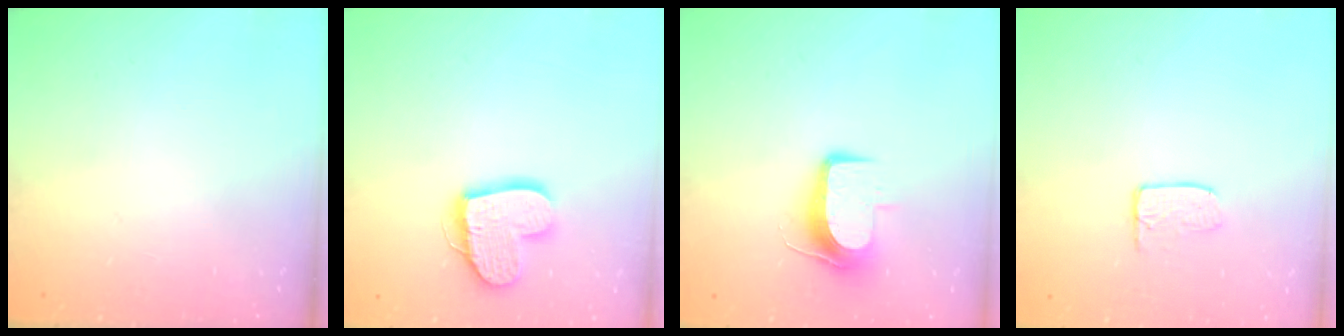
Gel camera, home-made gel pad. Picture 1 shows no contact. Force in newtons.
{"total": 14.0, "press": 13.9, "slide": 1.2}
{"total": 8.8, "press": 8.7, "slide": 1.0}
{"total": 4.7, "press": 4.7, "slide": 0.4}